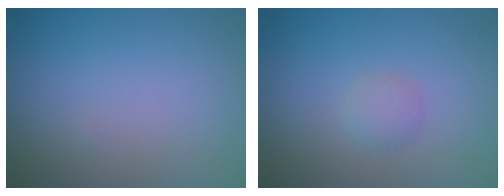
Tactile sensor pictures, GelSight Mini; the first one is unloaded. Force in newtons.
{"total": 1.1, "press": 1.1, "slide": 0.1}